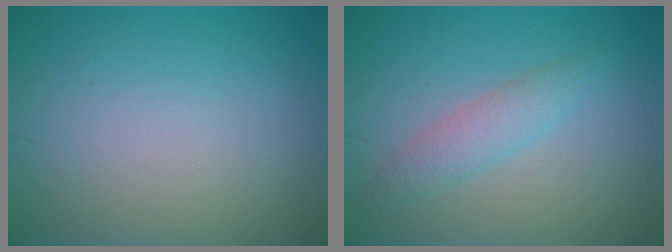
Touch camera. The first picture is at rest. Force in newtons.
{"total": 2.4, "press": 2.4, "slide": 0.1}